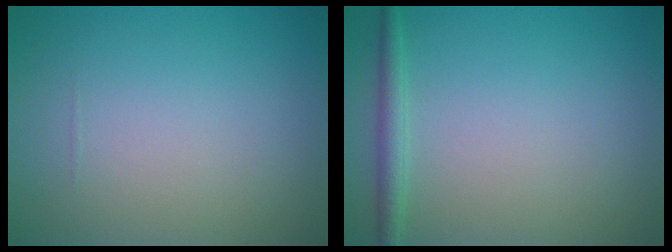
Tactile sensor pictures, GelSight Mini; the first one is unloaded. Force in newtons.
{"total": 1.7, "press": 1.7, "slide": 0.1}